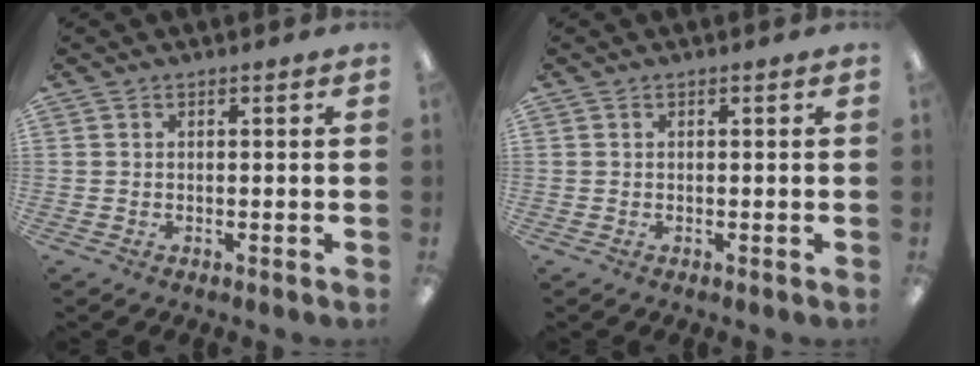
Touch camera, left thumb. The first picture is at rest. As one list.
[{"total": 0.0}]